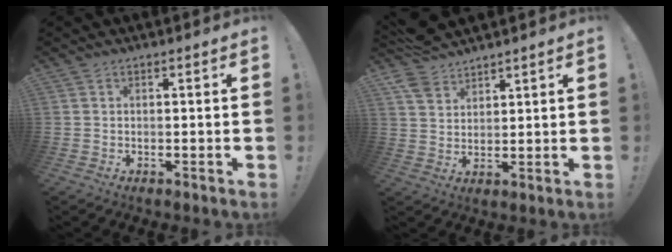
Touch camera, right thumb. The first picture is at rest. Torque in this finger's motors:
{"motor_torque": [-0.05, 2.88, 0.31, 0.21, 0.02]}